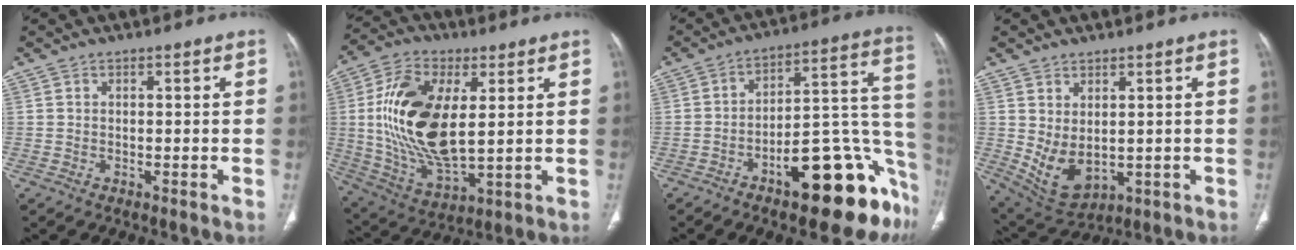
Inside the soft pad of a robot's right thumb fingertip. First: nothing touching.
{"total": 20.0, "force": [3.0, 9.9, 17.2], "torque": [-0.335, -0.016, 0.061]}
{"total": 23.7, "force": [-11.2, 8.8, 18.9], "torque": [-0.161, 0.094, -0.150]}
{"total": 8.2, "force": [0.3, 4.9, 6.5], "torque": [-0.108, -0.012, 0.034]}